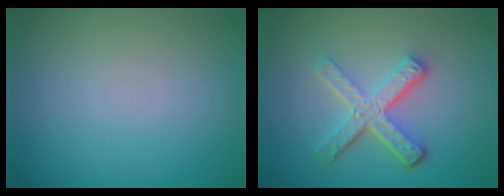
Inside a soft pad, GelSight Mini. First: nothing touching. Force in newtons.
{"total": 5.1, "press": 3.7, "slide": 3.5}